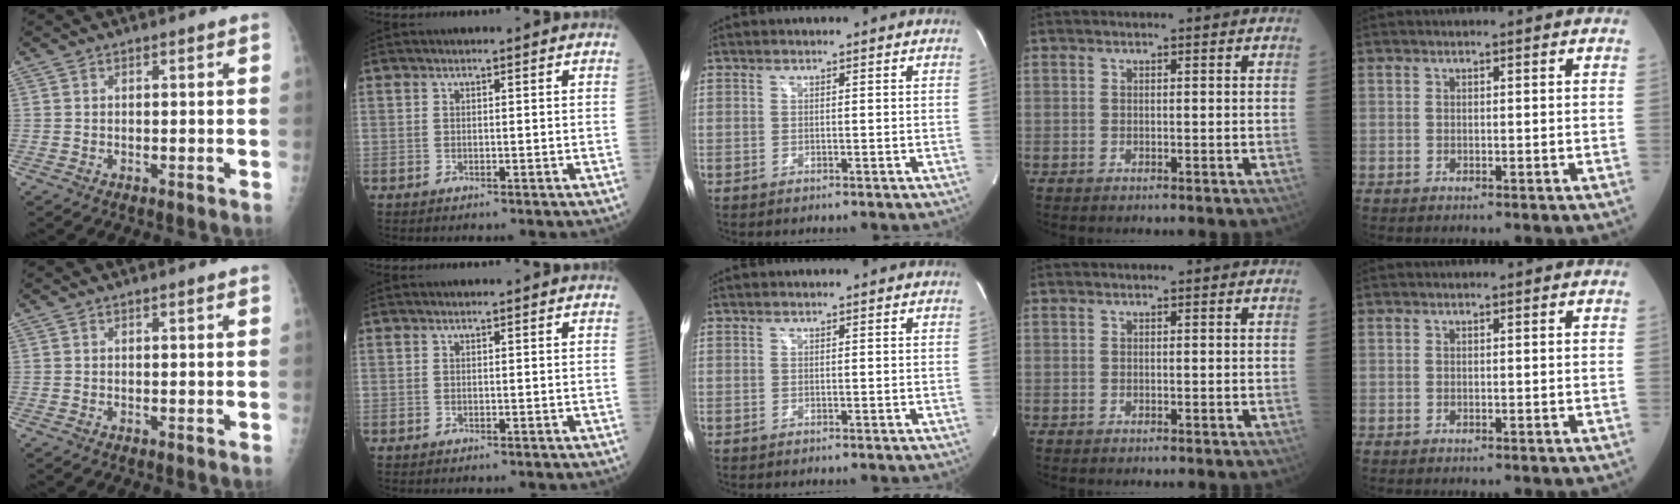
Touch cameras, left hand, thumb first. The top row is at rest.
{}